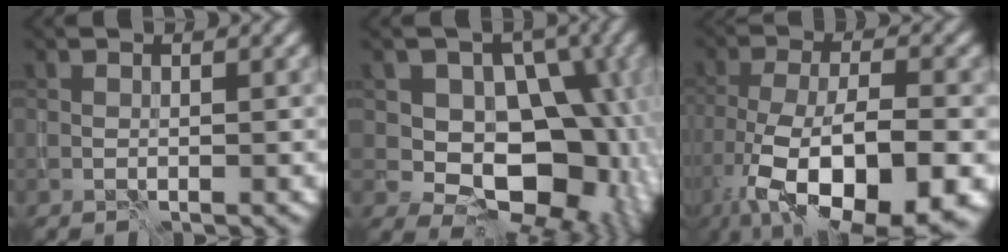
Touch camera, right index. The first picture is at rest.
{"total": 11.6, "force": [-0.8, 8.7, 7.6], "torque": [-0.050, 0.002, -0.027]}
{"total": 14.3, "force": [-7.5, 5.9, 10.7], "torque": [-0.195, -0.032, -0.115]}